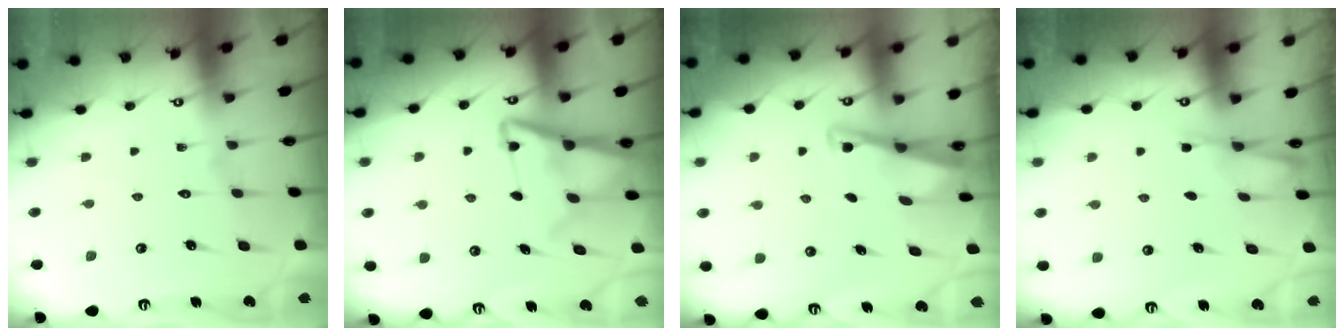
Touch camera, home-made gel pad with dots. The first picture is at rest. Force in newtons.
{"total": 12.7, "press": 12.6, "slide": 1.3}
{"total": 2.9, "press": 2.9, "slide": 0.4}
{"total": 2.4, "press": 2.3, "slide": 0.5}